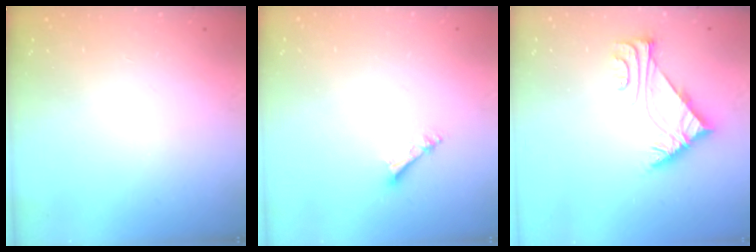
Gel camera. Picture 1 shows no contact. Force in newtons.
{"total": 2.4, "press": 2.4, "slide": 0.4}
{"total": 6.0, "press": 5.9, "slide": 0.8}